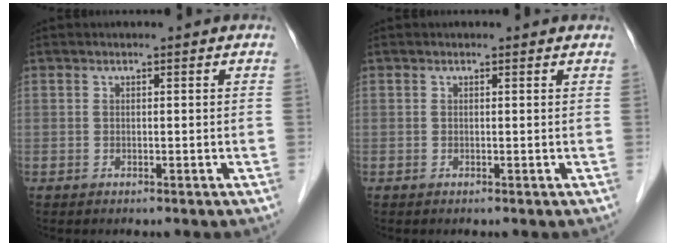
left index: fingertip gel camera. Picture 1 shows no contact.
{"total": 0.6, "force": [0.5, 0.3, 0.1], "torque": [-0.009, 0.002, 0.002]}